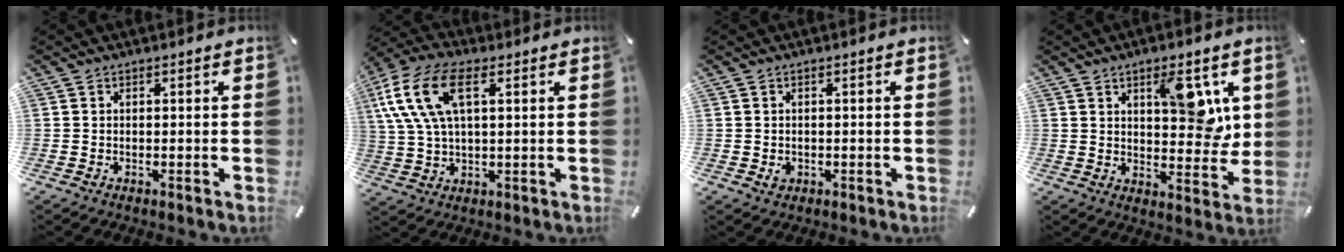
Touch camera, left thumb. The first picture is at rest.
{"total": 14.1, "force": [4.9, 7.3, 11.1], "torque": [-0.257, 0.003, 0.086]}
{"total": 1.5, "force": [-0.3, 1.2, 0.8], "torque": [-0.016, 0.002, -0.005]}
{"total": 11.5, "force": [5.1, 5.6, 8.7], "torque": [-0.100, -0.025, 0.079]}